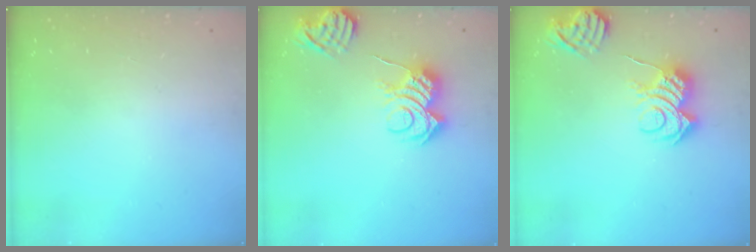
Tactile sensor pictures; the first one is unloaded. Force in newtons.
{"total": 10.9, "press": 10.8, "slide": 1.1}
{"total": 10.9, "press": 10.8, "slide": 1.1}